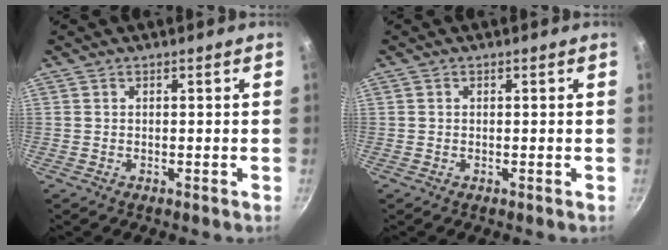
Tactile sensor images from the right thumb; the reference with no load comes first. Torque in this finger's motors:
{"motor_torque": [0.41, -0.05, -0.33, 0.28, -0.02]}